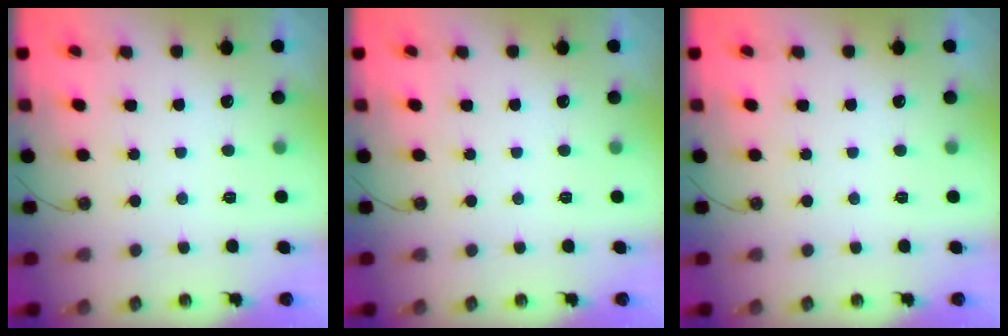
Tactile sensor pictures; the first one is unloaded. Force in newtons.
{"total": 0.0}
{"total": 0.0}